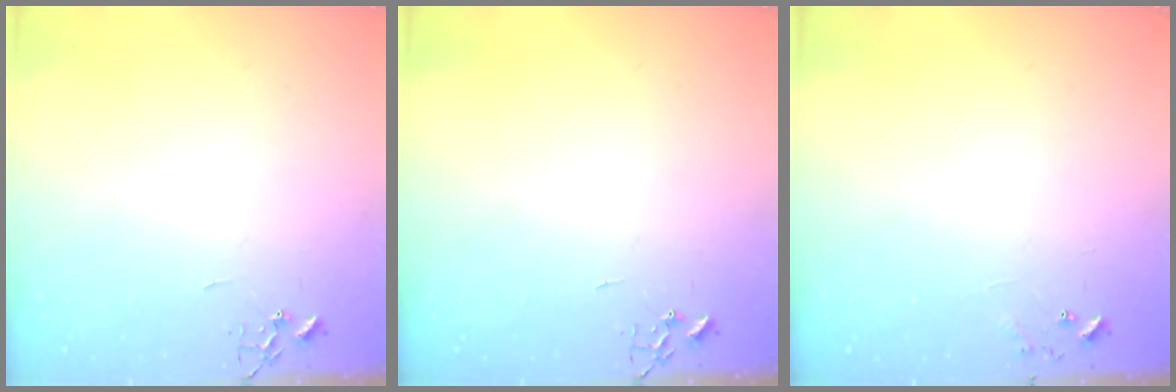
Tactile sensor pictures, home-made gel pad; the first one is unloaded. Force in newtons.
{"total": 0.0}
{"total": 7.0, "press": 7.0, "slide": 0.5}